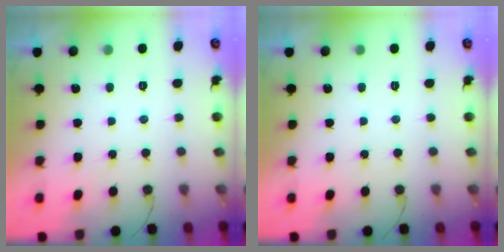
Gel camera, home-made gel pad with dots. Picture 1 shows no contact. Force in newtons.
{"total": 0.0}